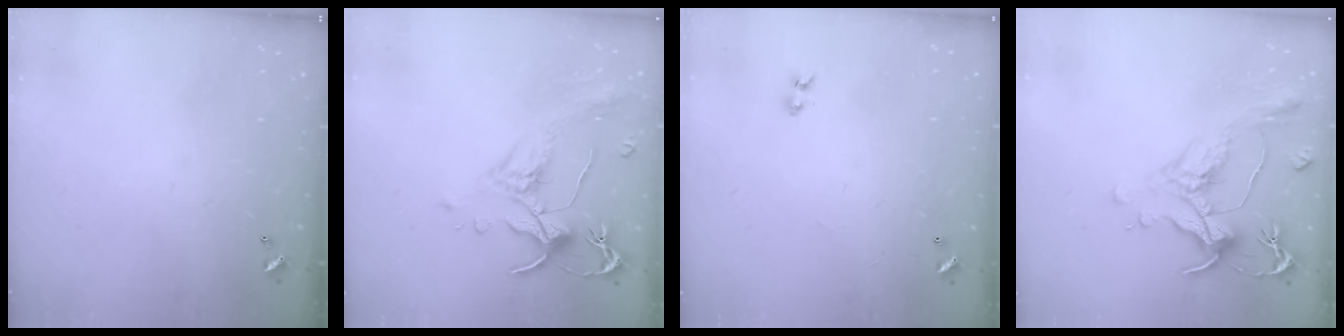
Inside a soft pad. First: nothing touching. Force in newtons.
{"total": 1.5, "press": 1.0, "slide": 1.1}
{"total": 1.3, "press": 1.1, "slide": 0.7}
{"total": 1.1, "press": 0.2, "slide": 1.1}